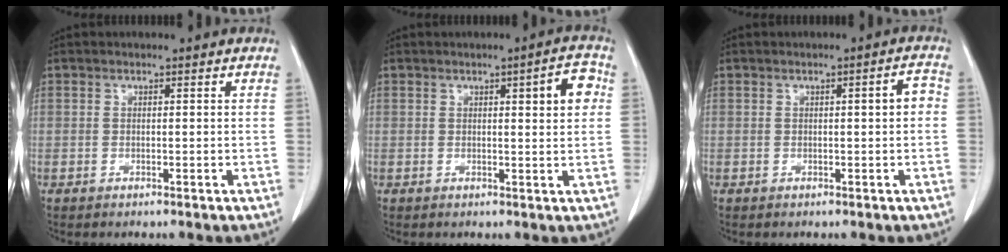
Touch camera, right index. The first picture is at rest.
{"total": 4.5, "force": [1.2, 0.7, 4.2], "torque": [-0.058, 0.004, 0.014]}
{"total": 2.3, "force": [0.0, 0.4, 2.3], "torque": [-0.031, 0.005, -0.002]}